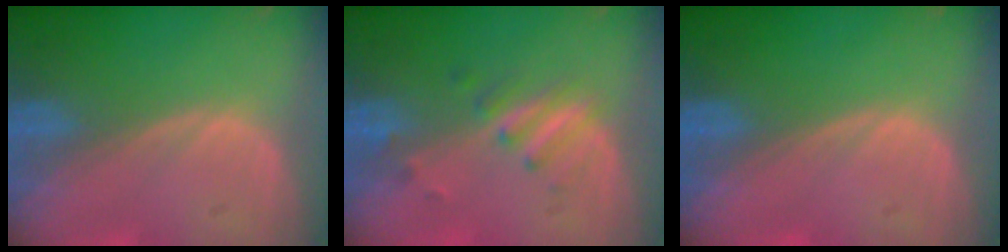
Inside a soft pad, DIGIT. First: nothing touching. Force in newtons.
{"total": 3.5, "press": 3.2, "slide": 1.3}
{"total": 0.0}